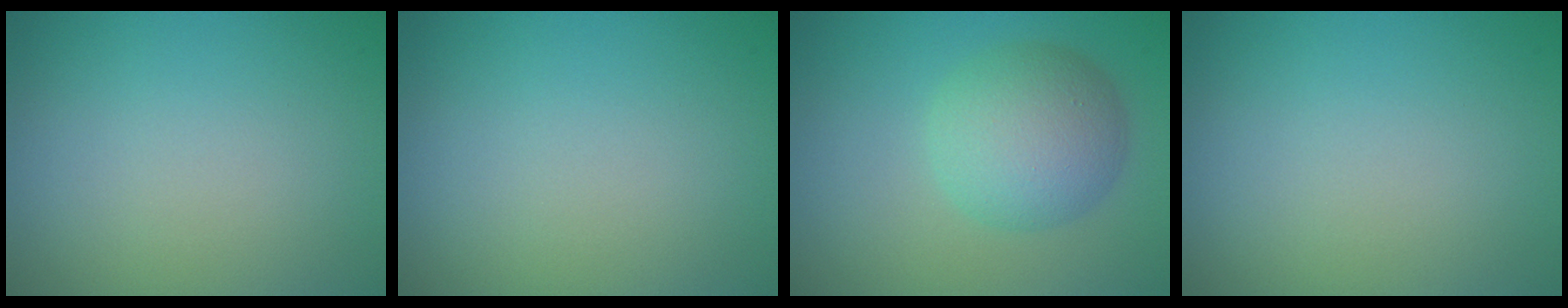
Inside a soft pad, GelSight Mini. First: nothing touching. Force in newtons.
{"total": 0.0}
{"total": 5.4, "press": 5.4, "slide": 0.0}
{"total": 0.0}